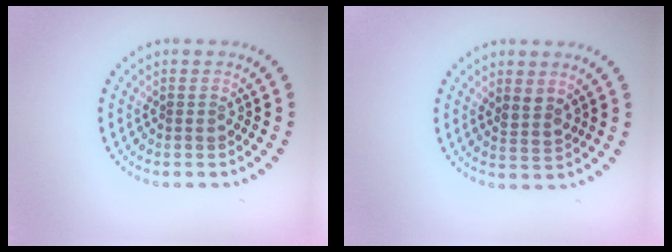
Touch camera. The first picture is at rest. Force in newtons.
{"total": 1.5, "press": 1.2, "slide": 0.9}